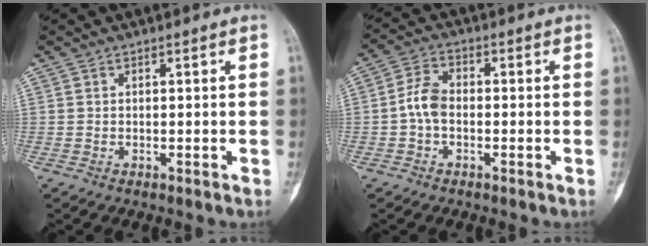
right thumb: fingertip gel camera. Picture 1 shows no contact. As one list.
[{"total": 5.3, "force": [-0.9, 3.4, 3.9], "torque": [-0.075, 0.018, -0.027]}]